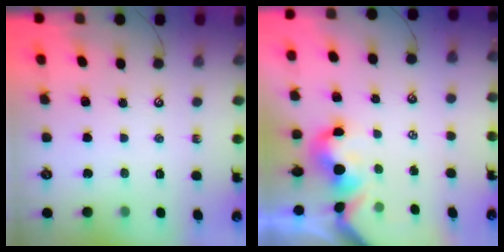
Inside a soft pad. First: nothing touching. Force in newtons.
{"total": 1.0, "press": 0.7, "slide": 0.7}